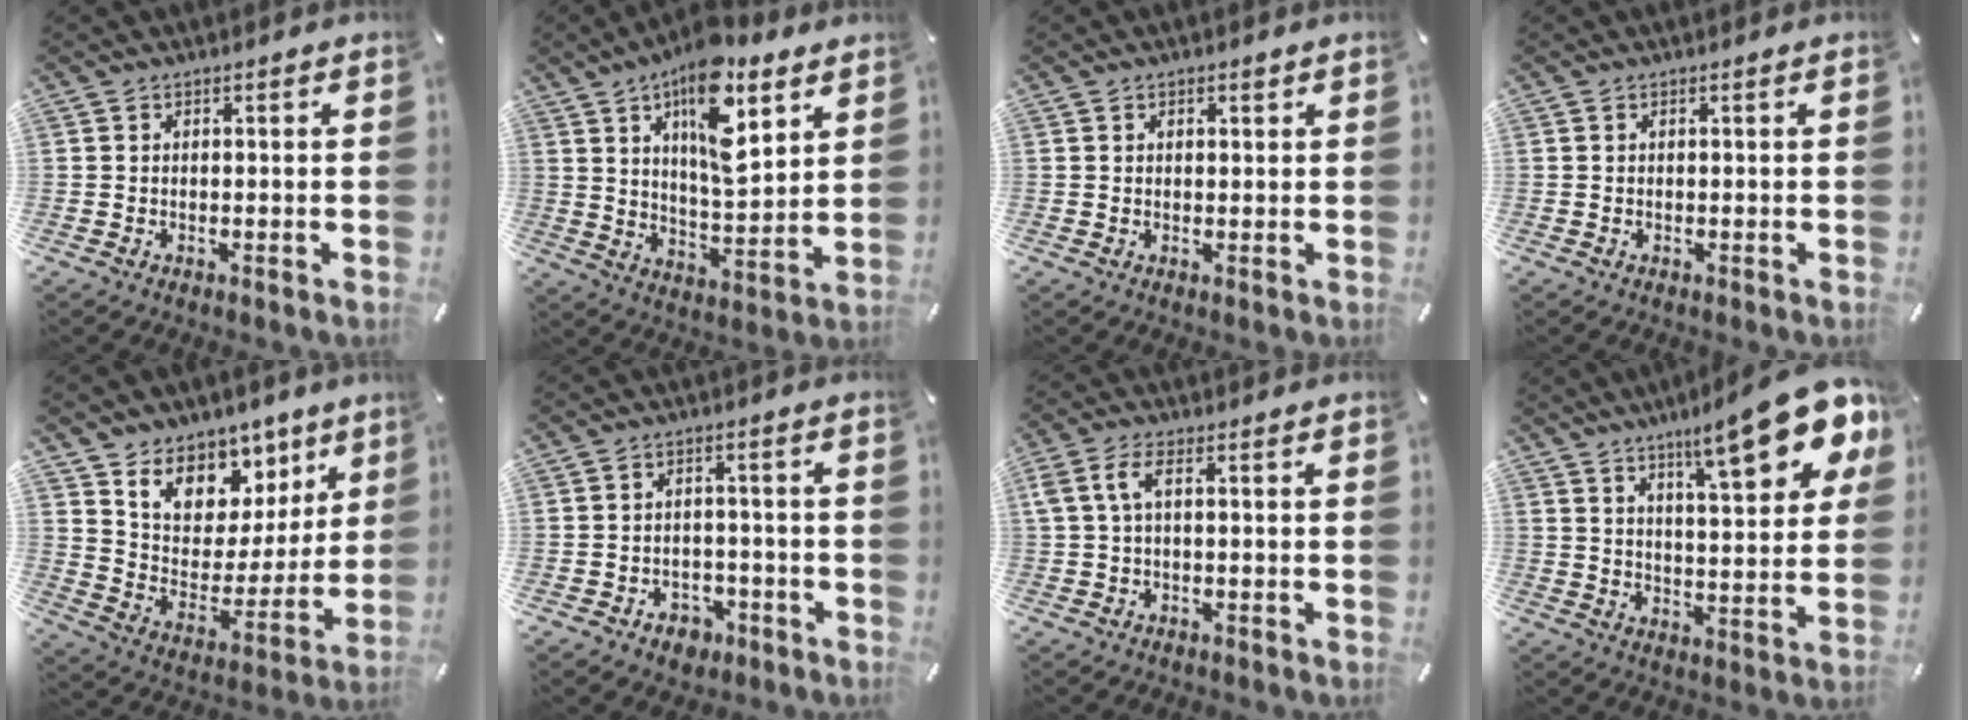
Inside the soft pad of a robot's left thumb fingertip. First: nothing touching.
{"total": 16.3, "force": [9.1, 7.0, 11.5], "torque": [-0.177, -0.040, 0.150]}
{"total": 1.1, "force": [0.6, 0.6, 0.7], "torque": [-0.014, 0.003, 0.009]}
{"total": 0.0}
{"total": 9.9, "force": [6.9, 7.0, 0.6], "torque": [-0.010, -0.088, 0.127]}
{"total": 4.2, "force": [-2.5, 3.2, 1.3], "torque": [-0.026, 0.010, -0.047]}
{"total": 4.5, "force": [0.3, 1.6, 4.2], "torque": [-0.094, 0.002, 0.002]}
{"total": 18.3, "force": [11.8, 4.9, 13.0], "torque": [-0.189, -0.071, 0.186]}